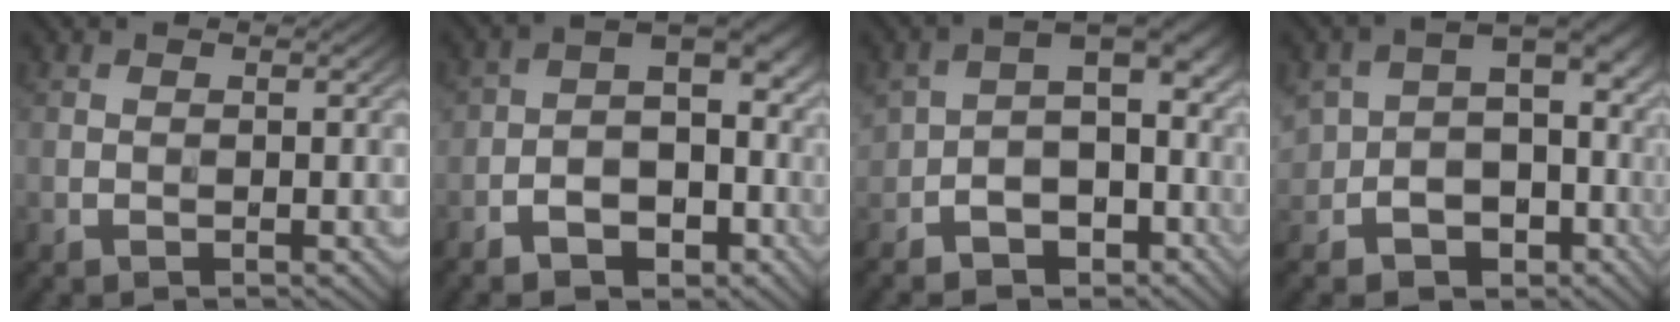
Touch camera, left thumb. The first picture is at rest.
{"total": 8.0, "force": [-4.2, 4.9, 4.8], "torque": [-0.073, -0.013, -0.073]}
{"total": 8.7, "force": [-5.0, 5.6, 4.4], "torque": [-0.079, -0.025, -0.085]}
{"total": 11.2, "force": [-4.1, 8.9, 5.4], "torque": [-0.104, -0.025, -0.066]}